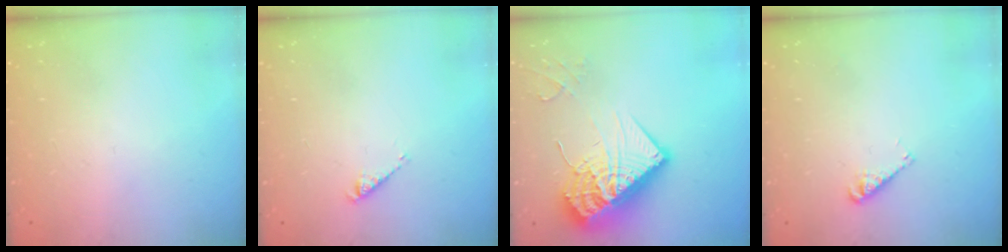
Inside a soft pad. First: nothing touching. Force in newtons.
{"total": 2.4, "press": 2.4, "slide": 0.5}
{"total": 19.0, "press": 18.9, "slide": 1.8}
{"total": 2.9, "press": 2.9, "slide": 0.3}